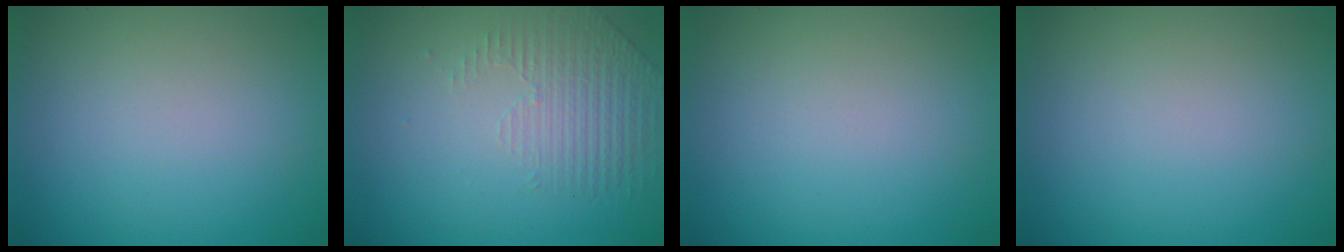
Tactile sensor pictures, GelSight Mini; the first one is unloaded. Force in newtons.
{"total": 1.5, "press": 0.9, "slide": 1.2}
{"total": 0.0}
{"total": 0.0}